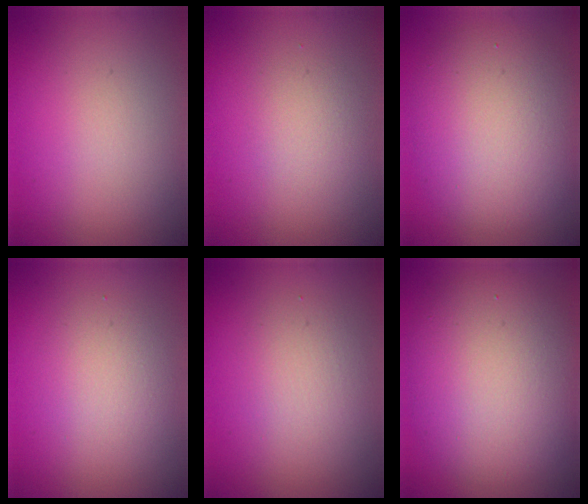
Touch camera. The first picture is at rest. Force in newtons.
{"total": 1.7, "press": 1.7, "slide": 0.0}
{"total": 7.6, "press": 7.6, "slide": 0.6}
{"total": 2.8, "press": 2.8, "slide": 0.1}
{"total": 2.4, "press": 2.4, "slide": 0.2}
{"total": 9.4, "press": 9.4, "slide": 0.5}